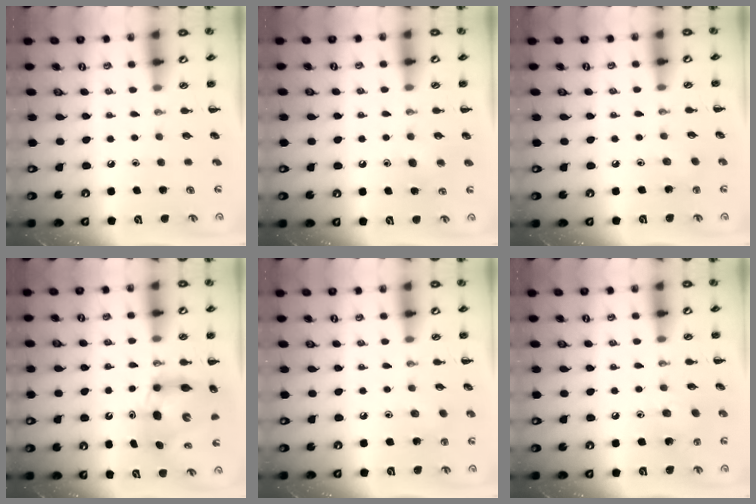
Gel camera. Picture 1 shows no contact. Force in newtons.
{"total": 4.5, "press": 4.3, "slide": 1.4}
{"total": 2.5, "press": 2.4, "slide": 0.8}
{"total": 6.8, "press": 6.6, "slide": 1.8}
{"total": 2.5, "press": 2.4, "slide": 0.8}
{"total": 4.3, "press": 4.2, "slide": 0.9}